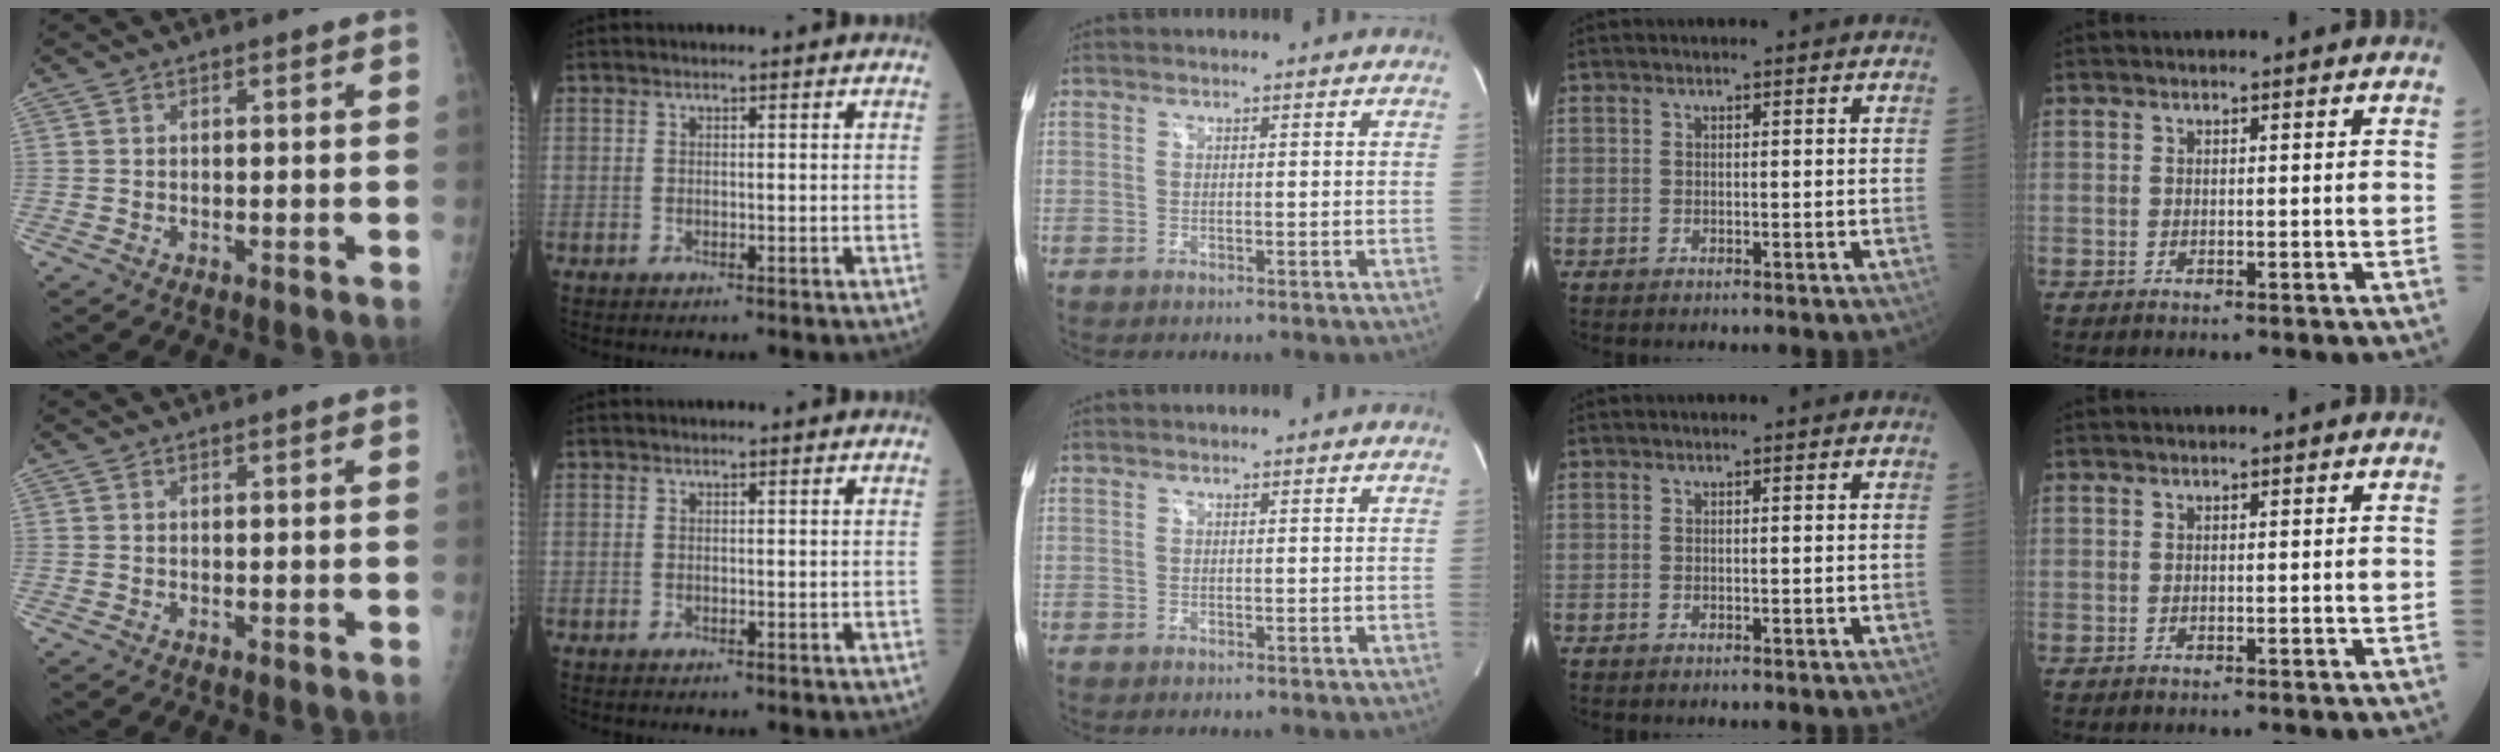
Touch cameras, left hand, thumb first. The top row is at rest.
{}